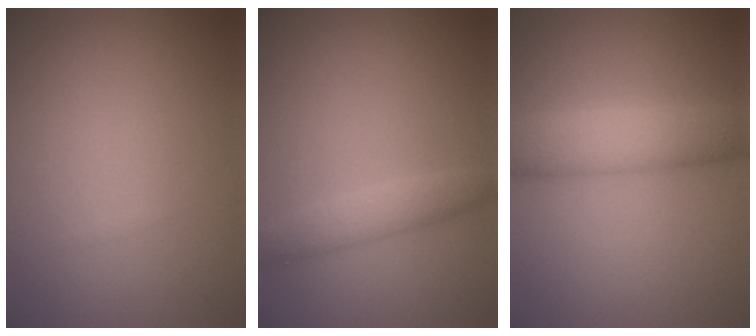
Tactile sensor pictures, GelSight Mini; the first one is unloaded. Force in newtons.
{"total": 2.4, "press": 2.4, "slide": 0.1}
{"total": 5.1, "press": 5.1, "slide": 0.1}